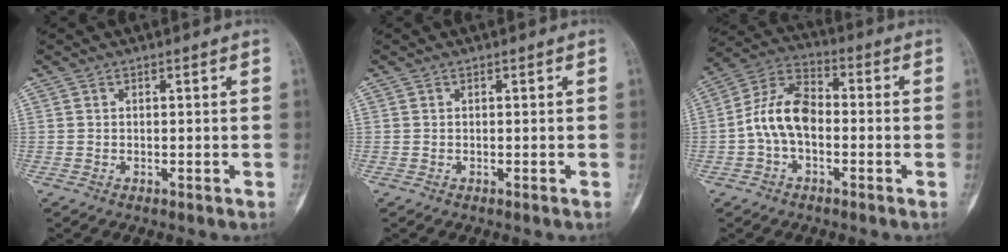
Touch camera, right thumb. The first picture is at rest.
{"total": 0.0}
{"total": 10.7, "force": [-1.4, 6.5, 8.3], "torque": [-0.151, 0.036, -0.039]}